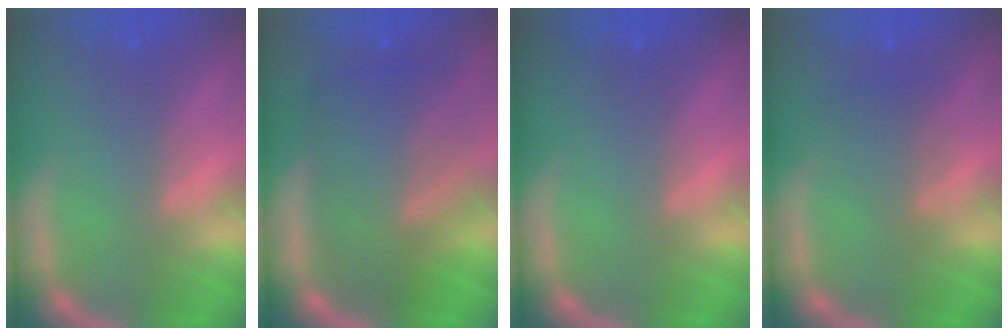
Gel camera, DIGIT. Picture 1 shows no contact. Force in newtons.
{"total": 9.4}
{"total": 0.0}
{"total": 2.5}